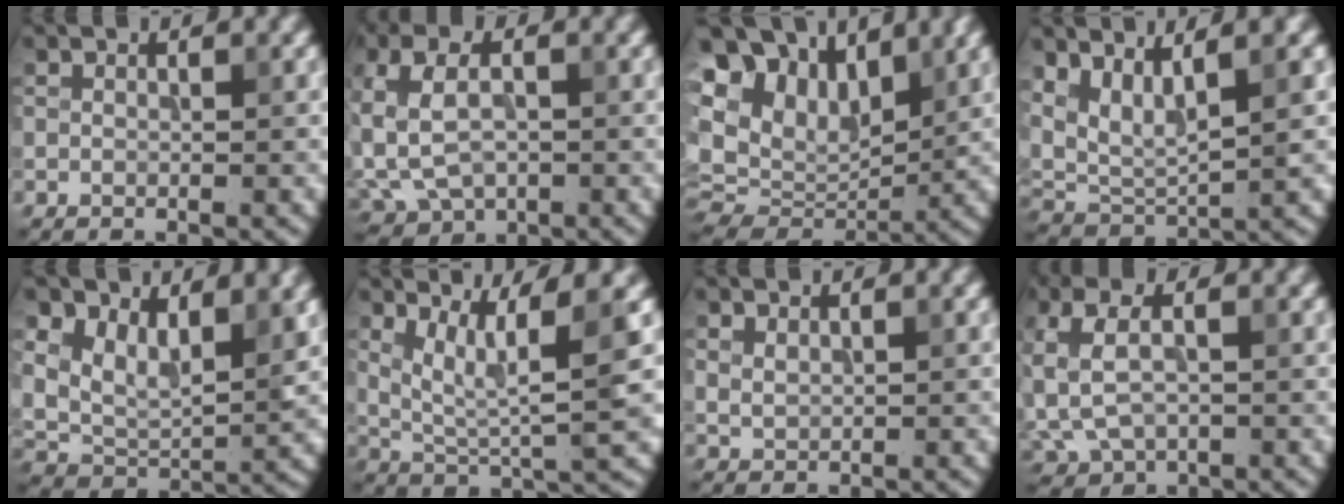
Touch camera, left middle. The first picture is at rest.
{"total": 8.0, "force": [0.0, 5.2, 6.1], "torque": [-0.145, 0.001, 0.012]}
{"total": 16.2, "force": [8.0, 10.1, 9.8], "torque": [-0.223, 0.041, 0.145]}
{"total": 5.4, "force": [2.2, 2.2, 4.5], "torque": [-0.104, -0.007, 0.048]}
{"total": 6.6, "force": [2.7, 4.0, 4.5], "torque": [-0.091, -0.013, 0.051]}
{"total": 5.1, "force": [2.0, 0.8, 4.6], "torque": [-0.097, -0.009, 0.042]}
{"total": 1.1, "force": [0.5, 0.7, 0.6], "torque": [-0.016, 0.001, 0.016]}
{"total": 5.9, "force": [0.3, 3.6, 4.6], "torque": [-0.113, 0.001, 0.005]}